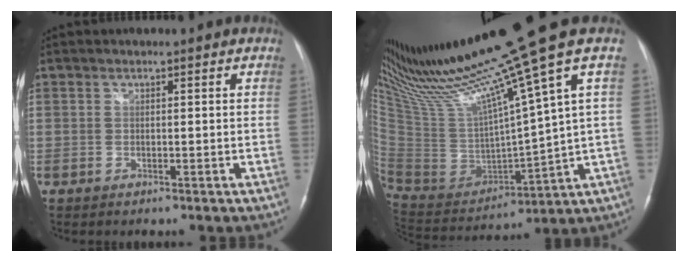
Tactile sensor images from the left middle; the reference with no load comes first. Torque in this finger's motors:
{"motor_torque": [0.11, -0.45, 0.06, 0.13]}